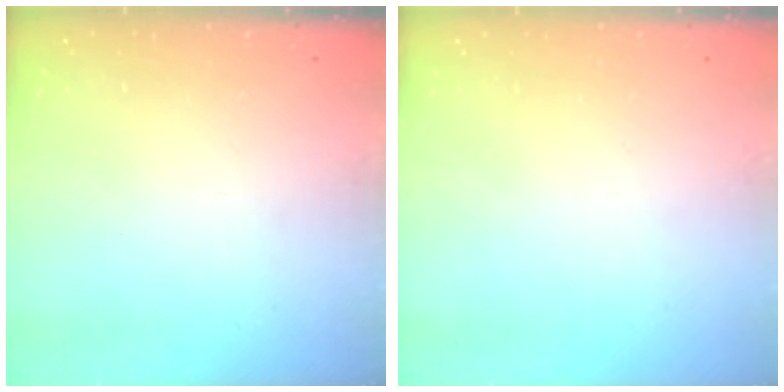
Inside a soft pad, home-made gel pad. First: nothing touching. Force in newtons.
{"total": 1.5, "press": 1.5, "slide": 0.1}